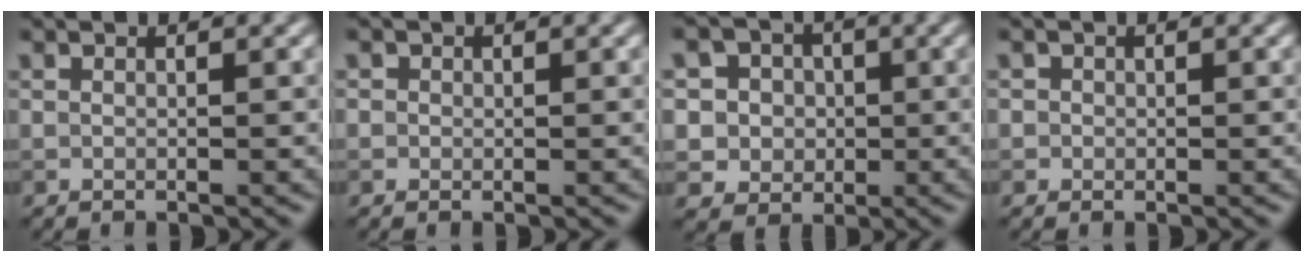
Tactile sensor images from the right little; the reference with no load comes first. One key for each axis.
{"total": 0.8, "fx": 0.2, "fy": 0.8, "fz": 0.1, "tx": 0.005, "ty": -0.004, "tz": -0.001}
{"total": 6.6, "fx": 2.0, "fy": 5.9, "fz": 2.2, "tx": -0.040, "ty": 0.022, "tz": 0.018}
{"total": 0.9, "fx": 0.1, "fy": 0.9, "fz": 0.1, "tx": 0.008, "ty": -0.004, "tz": -0.002}